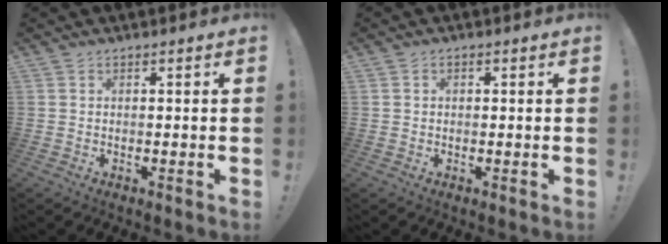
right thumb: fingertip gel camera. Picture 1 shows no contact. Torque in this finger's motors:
{"motor_torque": [-0.24, -0.01, -0.15, 0.11, 0.06]}